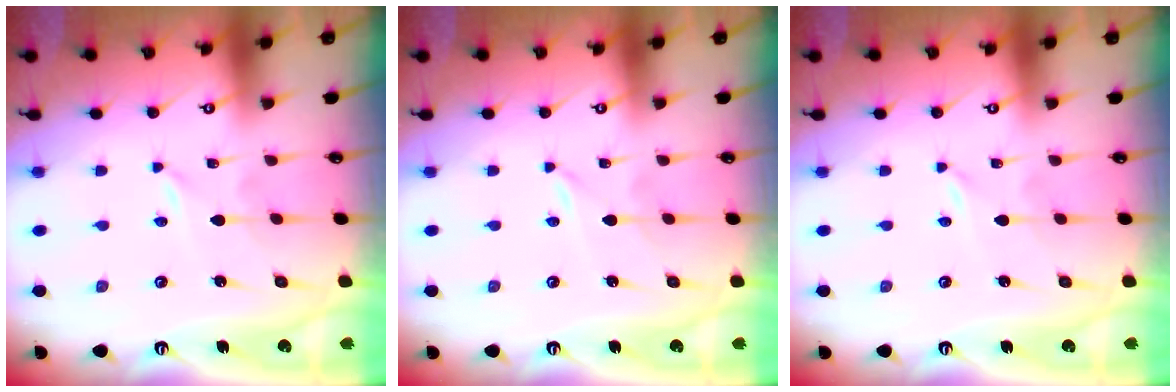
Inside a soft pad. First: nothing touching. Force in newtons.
{"total": 0.0}
{"total": 0.0}